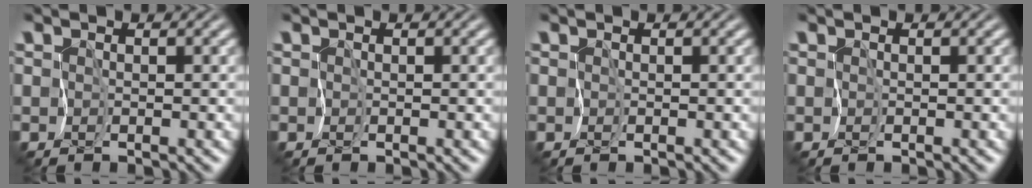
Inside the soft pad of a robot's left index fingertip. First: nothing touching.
{"total": 0.0}
{"total": 0.0}
{"total": 0.0}